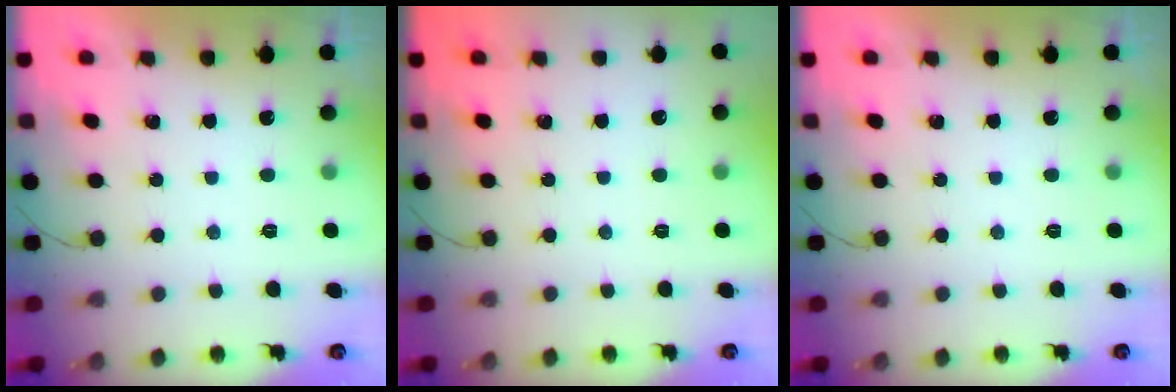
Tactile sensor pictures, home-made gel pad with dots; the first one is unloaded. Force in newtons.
{"total": 0.0}
{"total": 0.0}